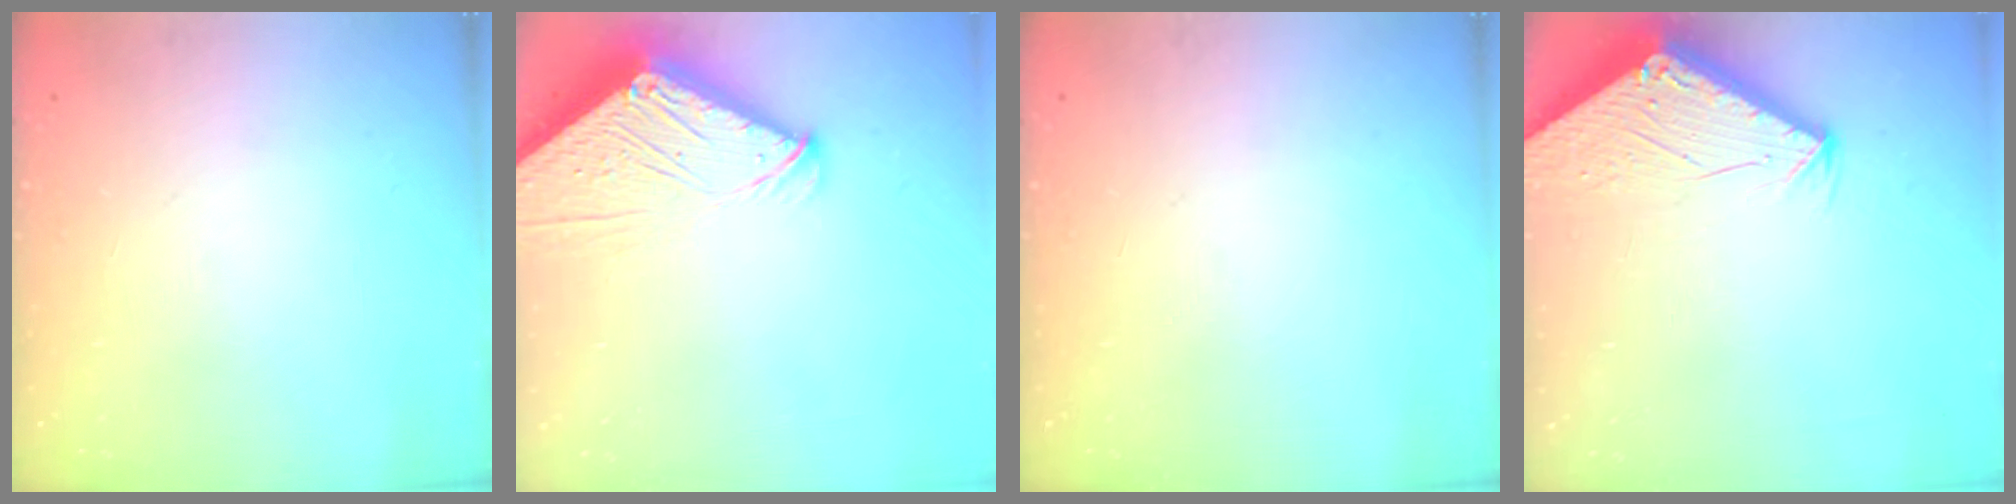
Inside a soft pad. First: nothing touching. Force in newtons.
{"total": 7.1, "press": 7.1, "slide": 0.8}
{"total": 0.0}
{"total": 2.8, "press": 2.8, "slide": 0.1}